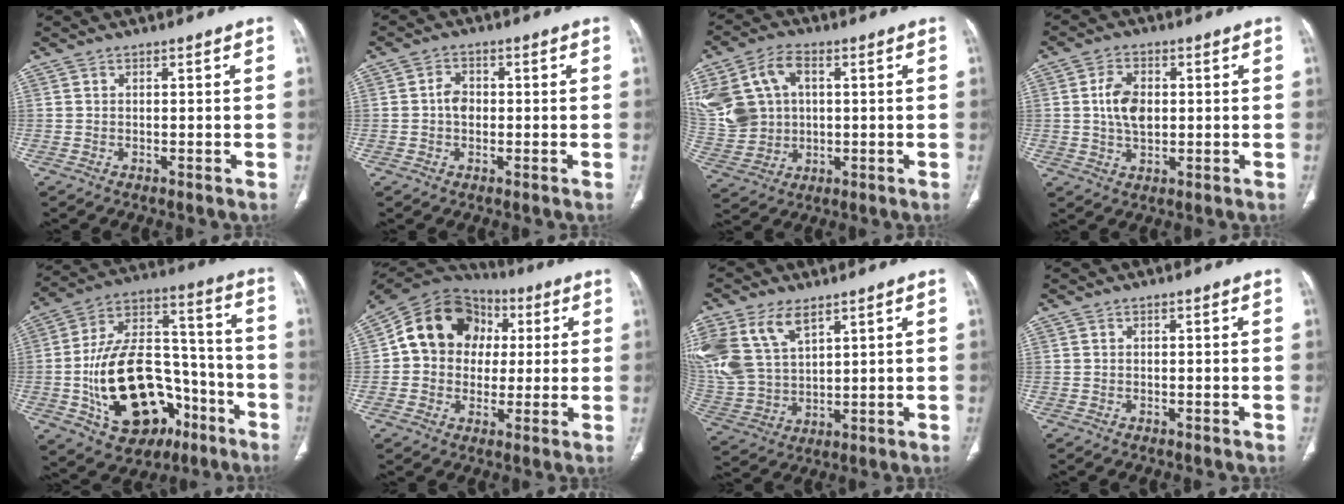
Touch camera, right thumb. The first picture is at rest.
{"total": 3.4, "force": [-0.2, 2.6, 2.2], "torque": [-0.030, 0.009, -0.008]}
{"total": 16.5, "force": [3.7, 12.6, 9.8], "torque": [-0.216, 0.019, 0.085]}
{"total": 6.8, "force": [0.6, 4.3, 5.2], "torque": [-0.090, 0.000, 0.012]}
{"total": 27.0, "force": [-8.8, 16.7, 19.3], "torque": [-0.327, 0.059, -0.125]}
{"total": 16.2, "force": [2.6, 13.6, 8.5], "torque": [-0.114, 0.027, 0.037]}
{"total": 16.1, "force": [8.1, 9.4, 10.3], "torque": [-0.228, -0.015, 0.172]}
{"total": 0.0}